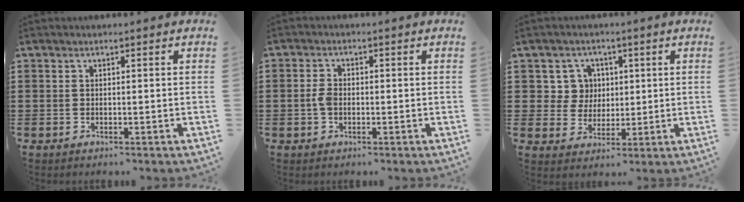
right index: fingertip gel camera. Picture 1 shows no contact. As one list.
[{"total": 2.2, "force": [-0.4, 1.4, 1.7], "torque": [-0.041, 0.002, -0.010]}, {"total": 5.6, "force": [1.4, 5.3, 1.2], "torque": [-0.042, 0.015, 0.024]}]